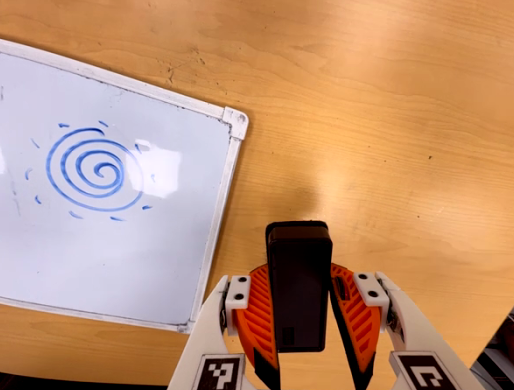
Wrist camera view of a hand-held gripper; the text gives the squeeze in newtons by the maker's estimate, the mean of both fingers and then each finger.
{"total": 7.2, "left": 5.6, "right": 8.8}